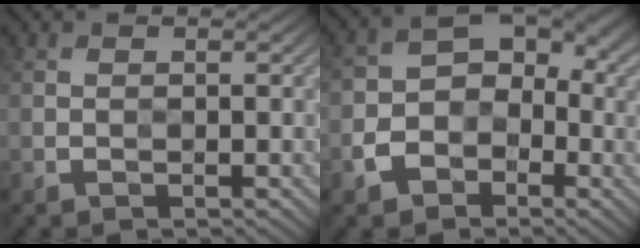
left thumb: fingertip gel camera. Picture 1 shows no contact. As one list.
[{"total": 7.1, "force": [-2.9, 5.2, 3.9], "torque": [-0.062, -0.007, -0.062]}]